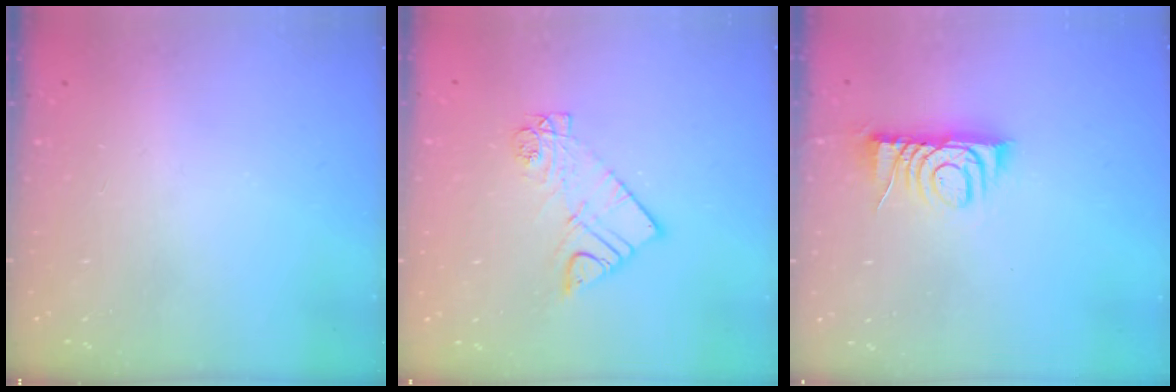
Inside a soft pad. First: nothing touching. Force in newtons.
{"total": 9.9, "press": 9.9, "slide": 0.7}
{"total": 8.0, "press": 7.9, "slide": 0.4}